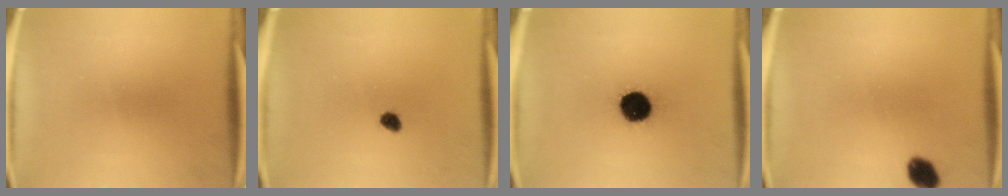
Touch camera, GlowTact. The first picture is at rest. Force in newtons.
{"total": 2.0}
{"total": 12.6}
{"total": 4.3}